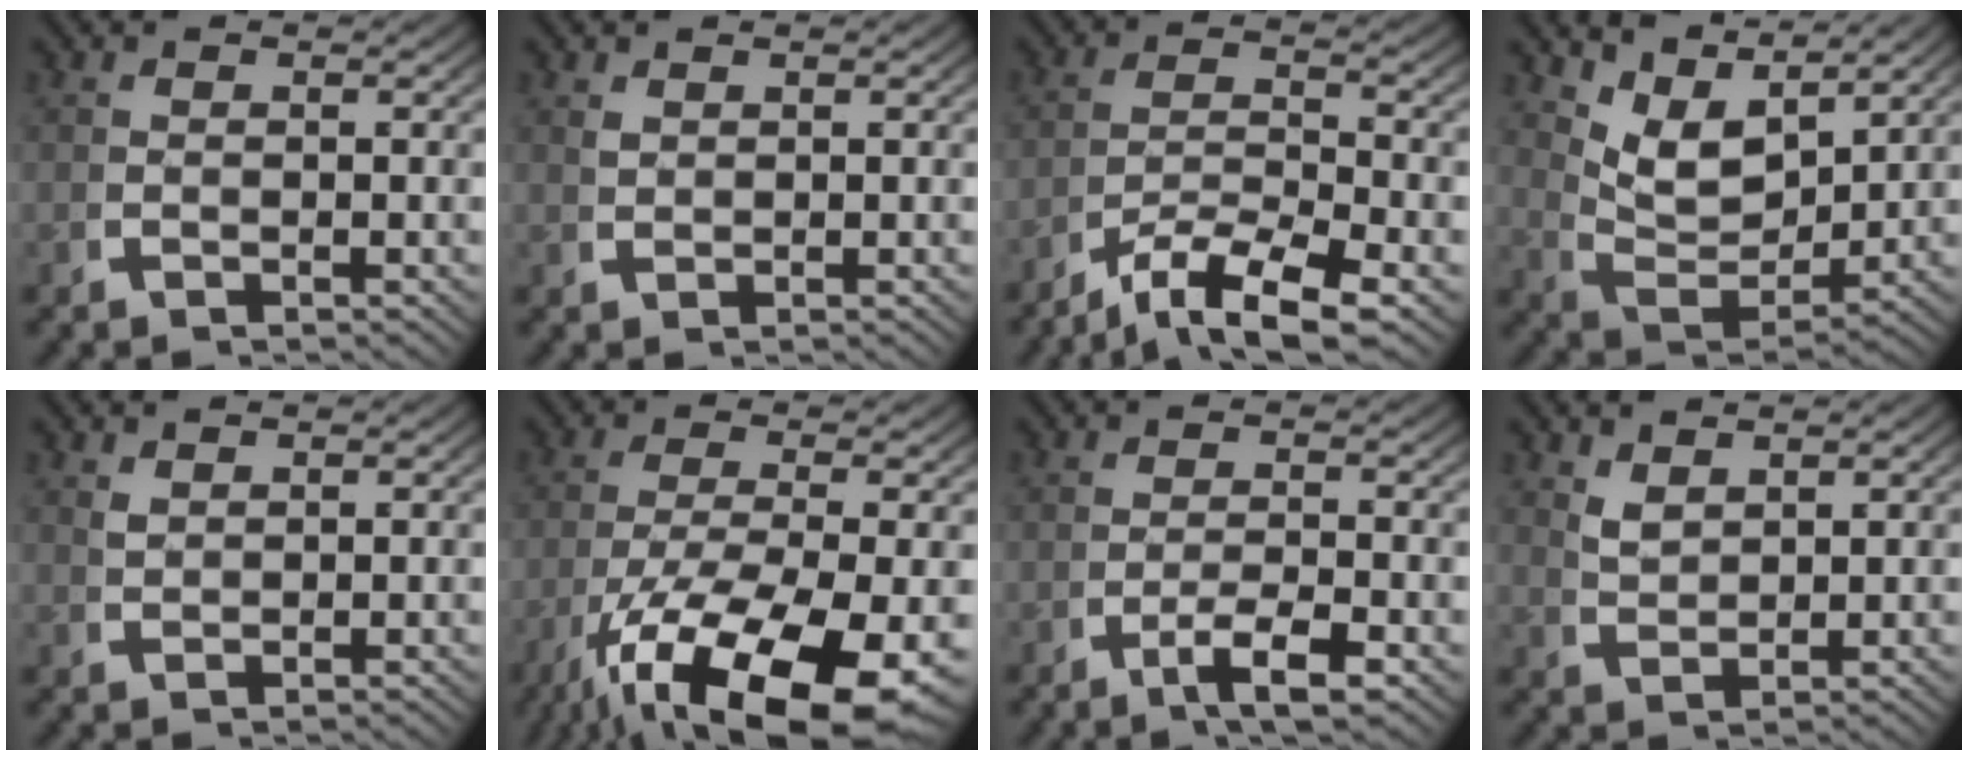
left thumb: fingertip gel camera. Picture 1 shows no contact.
{"total": 0.8, "force": [0.8, 0.0, 0.0], "torque": [-0.005, -0.005, 0.022]}
{"total": 6.6, "force": [-2.1, 3.9, 4.9], "torque": [-0.092, -0.028, -0.026]}
{"total": 6.0, "force": [3.6, 3.0, 3.9], "torque": [-0.073, -0.022, 0.071]}
{"total": 1.2, "force": [1.2, 0.0, 0.0], "torque": [-0.005, -0.003, 0.029]}
{"total": 12.9, "force": [-4.7, 6.4, 10.1], "torque": [-0.196, -0.065, -0.036]}
{"total": 2.8, "force": [-0.8, 0.9, 2.5], "torque": [-0.049, -0.007, -0.015]}
{"total": 2.5, "force": [2.5, 0.3, 0.2], "torque": [-0.001, -0.004, 0.057]}